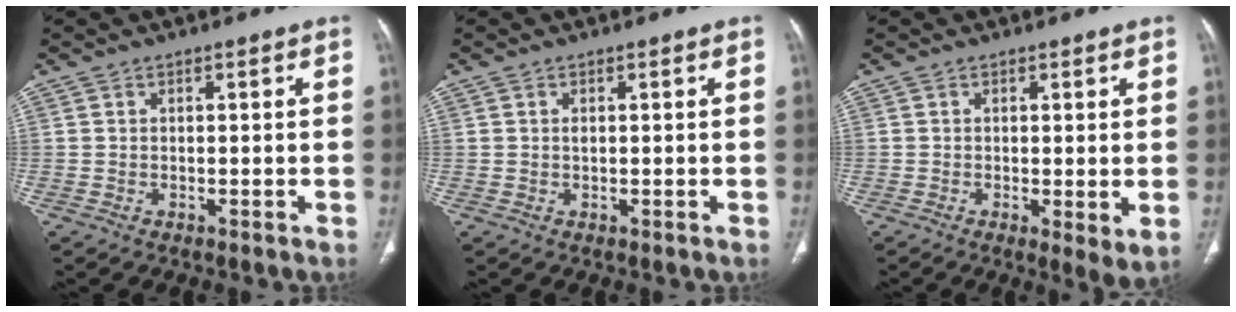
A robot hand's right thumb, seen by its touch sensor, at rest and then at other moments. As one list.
[{"total": 0.6, "force": [0.2, 0.4, 0.4], "torque": [-0.007, 0.001, 0.003]}, {"total": 3.9, "force": [-0.3, 1.2, 3.7], "torque": [-0.064, -0.016, -0.008]}]